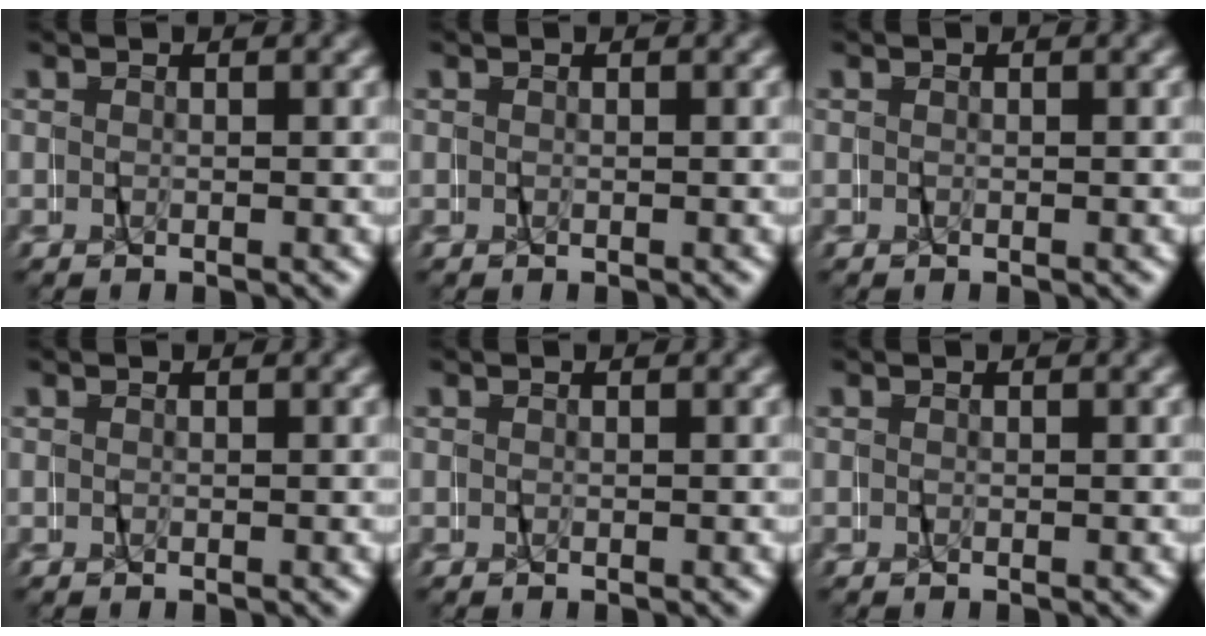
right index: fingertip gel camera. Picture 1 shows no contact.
{"total": 0.0}
{"total": 0.0}
{"total": 0.0}
{"total": 0.0}
{"total": 0.0}